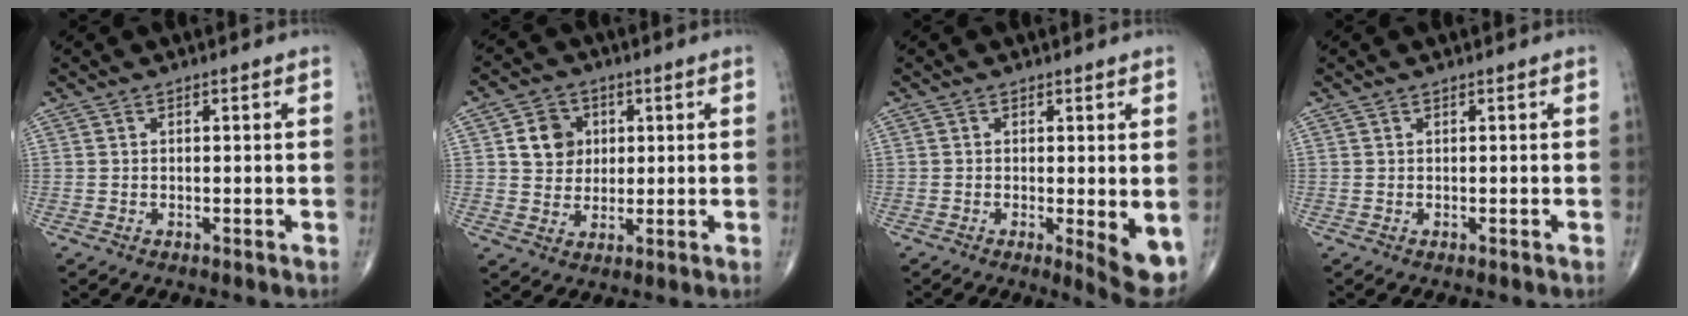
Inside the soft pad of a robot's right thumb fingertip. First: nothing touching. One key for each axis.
{"total": 7.1, "fx": 1.7, "fy": 6.2, "fz": 3.0, "tx": -0.019, "ty": -0.004, "tz": 0.029}
{"total": 6.3, "fx": -1.0, "fy": 1.6, "fz": 6.0, "tx": -0.081, "ty": -0.017, "tz": -0.015}
{"total": 0.0}